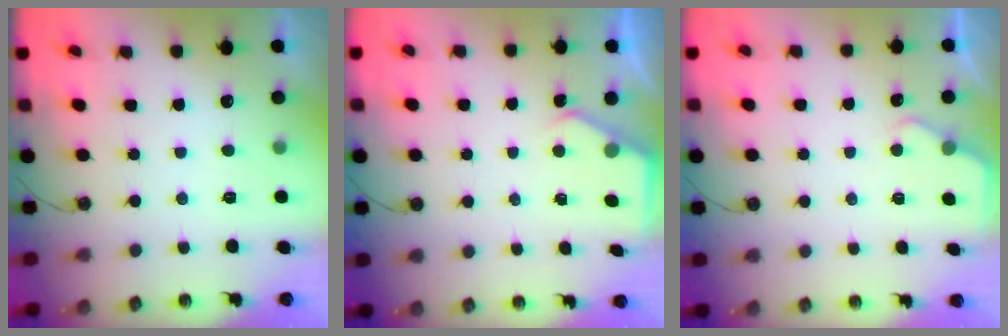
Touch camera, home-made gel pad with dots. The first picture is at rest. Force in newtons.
{"total": 2.4, "press": 2.4, "slide": 0.3}
{"total": 3.6, "press": 3.6, "slide": 0.4}